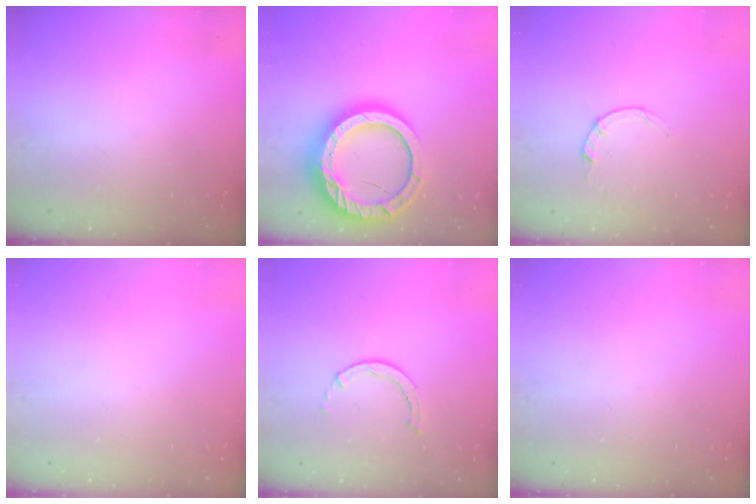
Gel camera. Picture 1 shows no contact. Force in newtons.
{"total": 22.6, "press": 22.5, "slide": 2.2}
{"total": 2.2, "press": 2.1, "slide": 0.4}
{"total": 0.0}
{"total": 0.8, "press": 0.7, "slide": 0.2}
{"total": 0.0}